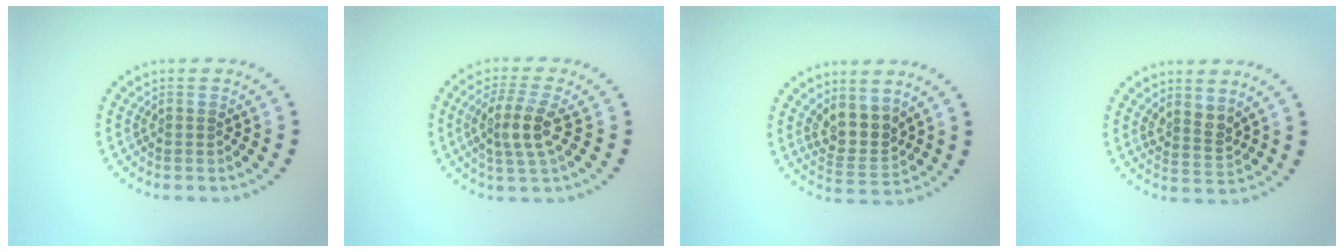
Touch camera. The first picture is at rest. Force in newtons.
{"total": 3.7, "press": 3.3, "slide": 1.6}
{"total": 3.5, "press": 2.9, "slide": 2.1}
{"total": 2.1, "press": 1.6, "slide": 1.3}